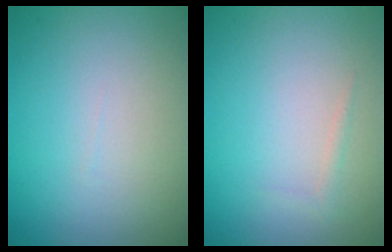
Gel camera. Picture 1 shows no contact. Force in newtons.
{"total": 0.6, "press": 0.6, "slide": 0.0}